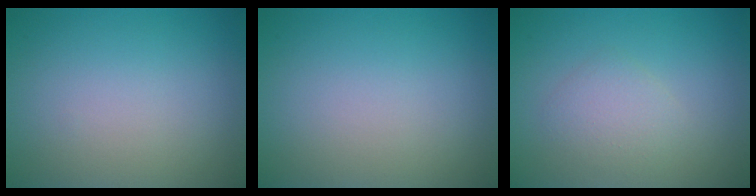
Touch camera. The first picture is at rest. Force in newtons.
{"total": 0.0}
{"total": 2.1, "press": 2.1, "slide": 0.0}